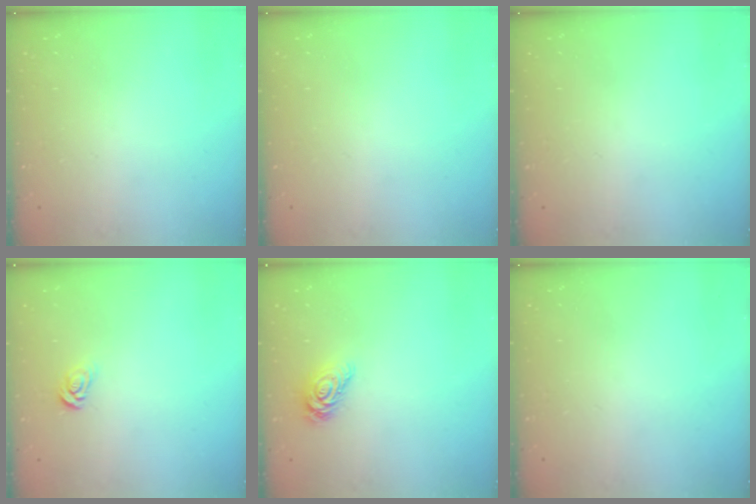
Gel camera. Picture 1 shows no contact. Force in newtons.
{"total": 0.0}
{"total": 0.0}
{"total": 4.3, "press": 4.2, "slide": 0.4}
{"total": 8.9, "press": 8.9, "slide": 0.4}
{"total": 0.0}